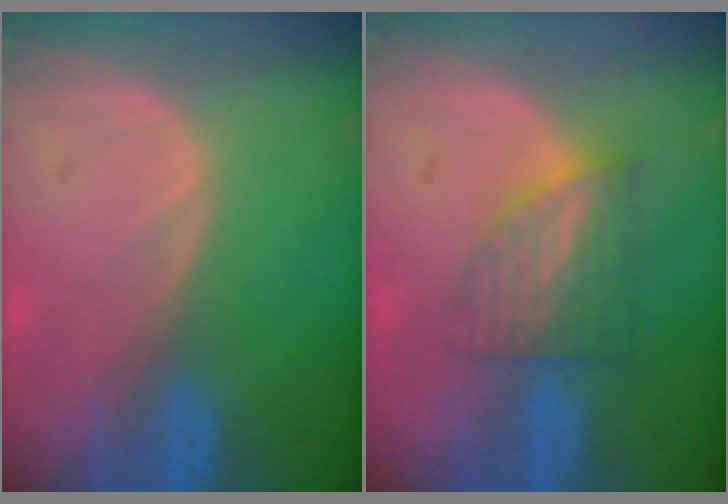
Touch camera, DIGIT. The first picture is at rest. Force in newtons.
{"total": 6.3, "press": 5.6, "slide": 2.8}